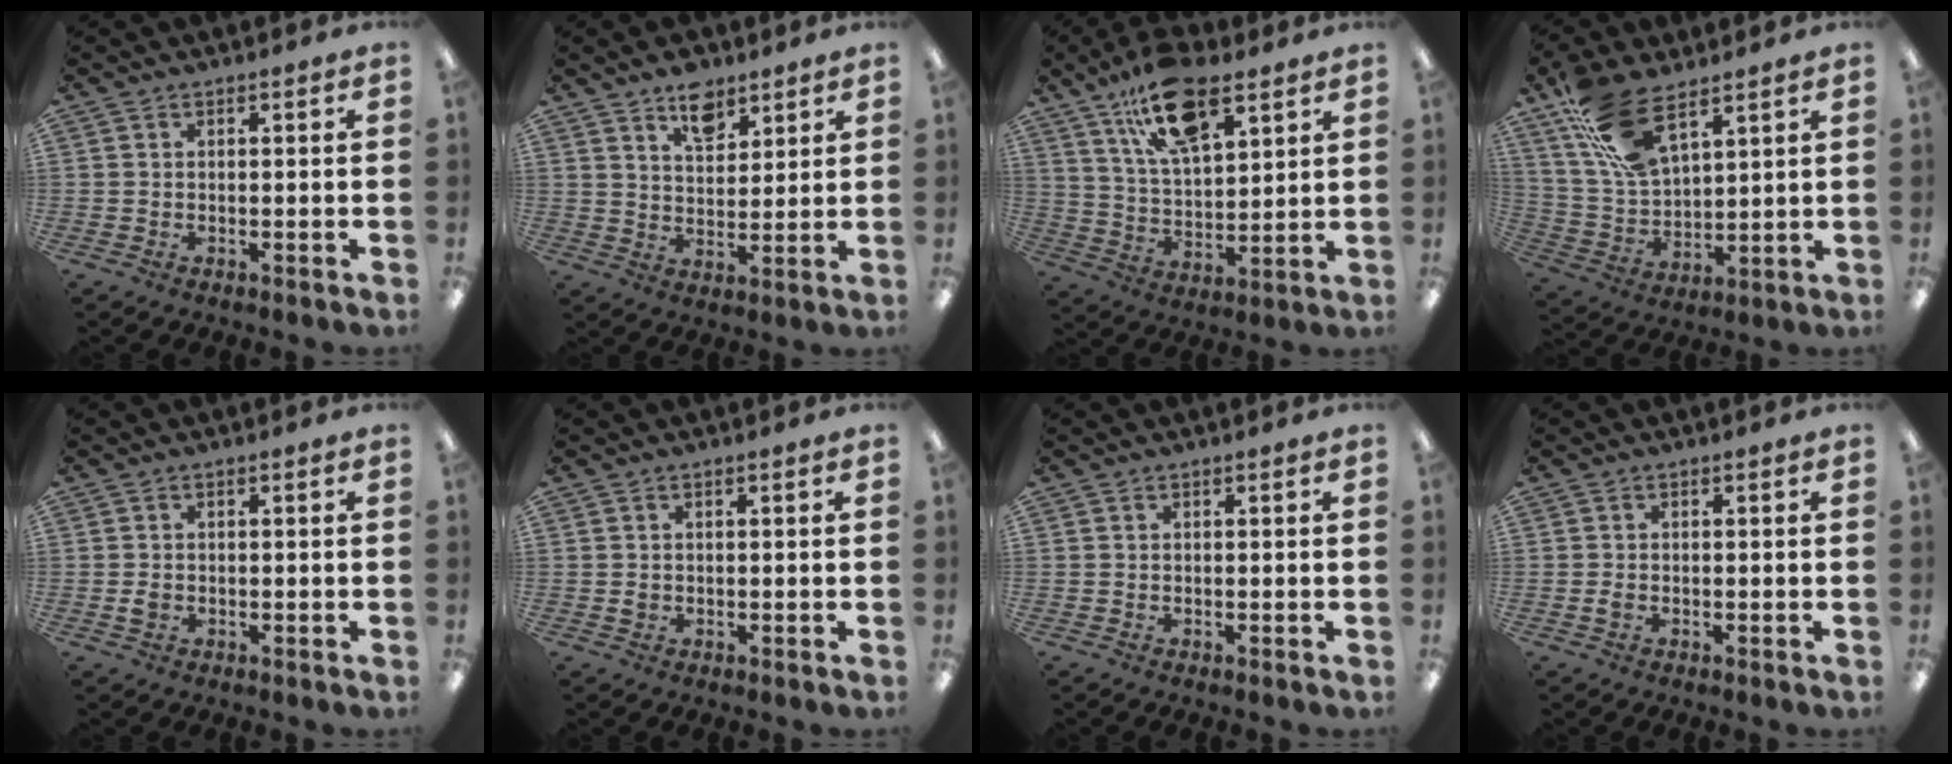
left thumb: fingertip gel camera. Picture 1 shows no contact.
{"total": 8.1, "force": [5.9, 4.3, 3.5], "torque": [-0.047, -0.028, 0.103]}
{"total": 16.8, "force": [10.4, 7.6, 10.8], "torque": [-0.184, -0.033, 0.182]}
{"total": 15.1, "force": [9.9, 6.7, 9.2], "torque": [-0.208, -0.028, 0.186]}
{"total": 1.5, "force": [-0.2, 1.1, 1.0], "torque": [-0.018, 0.002, -0.005]}
{"total": 1.0, "force": [0.0, 0.8, 0.6], "torque": [-0.011, 0.004, 0.000]}
{"total": 0.0}
{"total": 1.3, "force": [-0.4, 0.8, 1.0], "torque": [-0.018, 0.001, -0.007]}